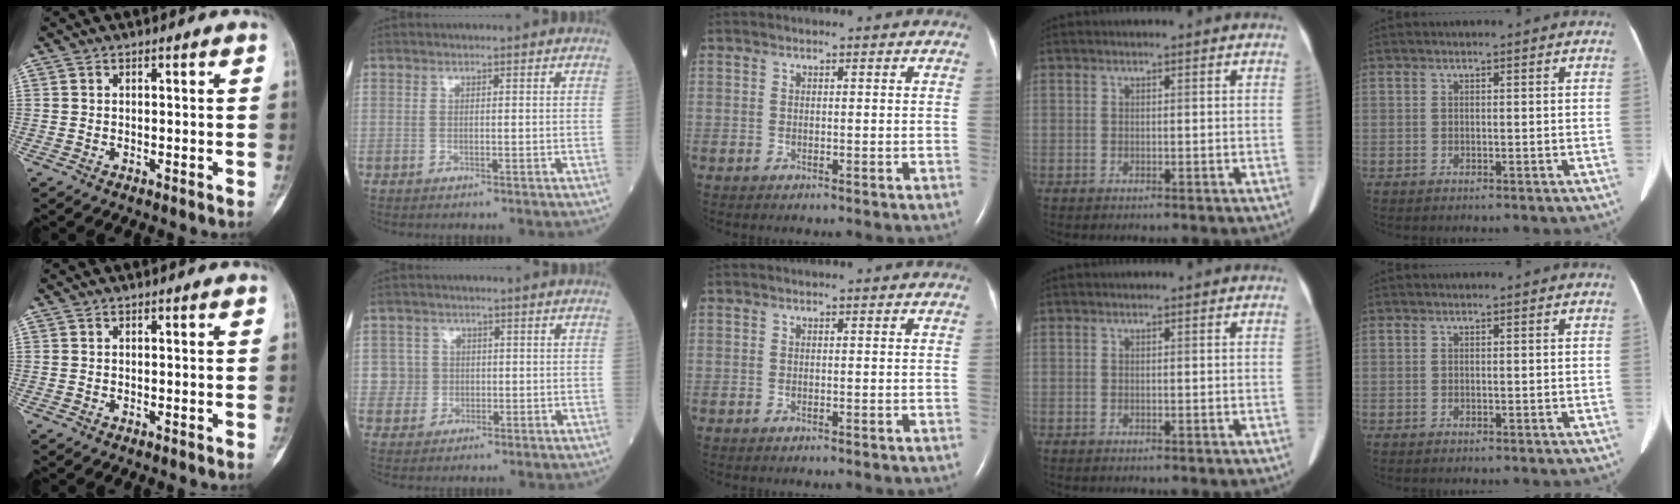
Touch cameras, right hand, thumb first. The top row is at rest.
{"index": {"total": 3.3, "force": [0.2, 3.3, -0.3], "torque": [0.020, 0.009, 0.005]}}